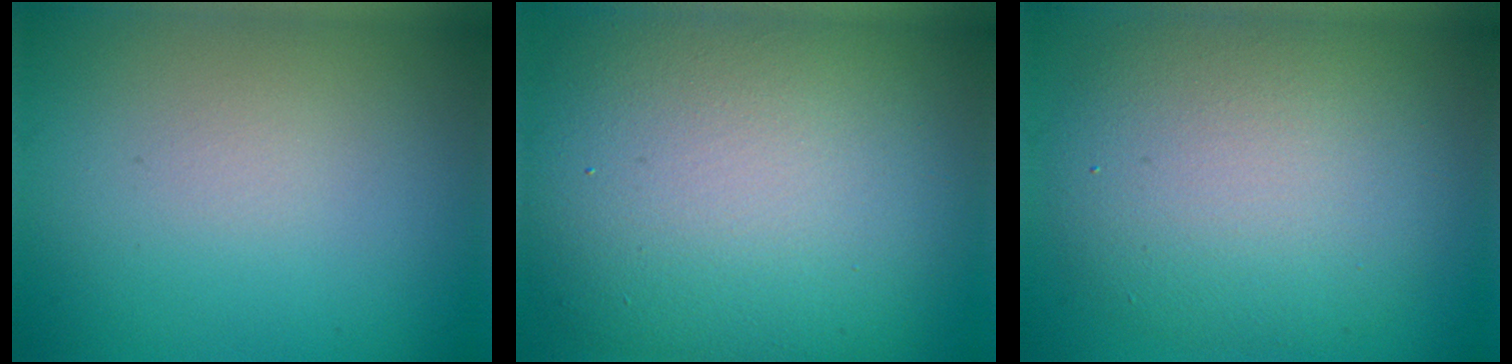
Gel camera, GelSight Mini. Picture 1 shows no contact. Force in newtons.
{"total": 14.2, "press": 14.2, "slide": 1.0}
{"total": 8.1, "press": 8.1, "slide": 0.5}